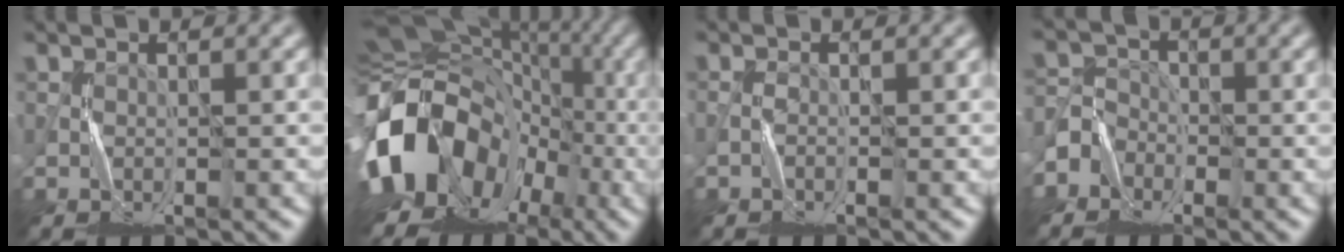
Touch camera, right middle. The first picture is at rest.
{"total": 18.0, "force": [-5.4, 13.9, 10.1], "torque": [-0.207, -0.001, -0.101]}
{"total": 0.8, "force": [-0.8, 0.0, -0.1], "torque": [0.002, 0.004, -0.015]}
{"total": 3.1, "force": [-2.3, 2.1, -0.2], "torque": [0.015, 0.010, -0.054]}